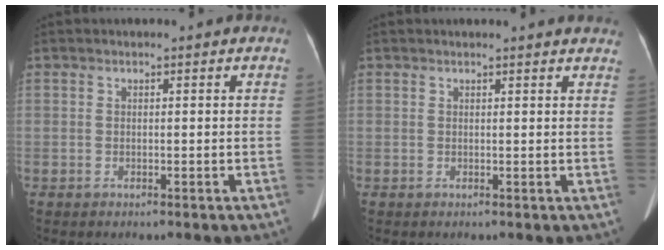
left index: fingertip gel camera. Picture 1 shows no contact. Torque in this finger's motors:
{"motor_torque": [0.13, -0.41, 0.21, 0.06]}